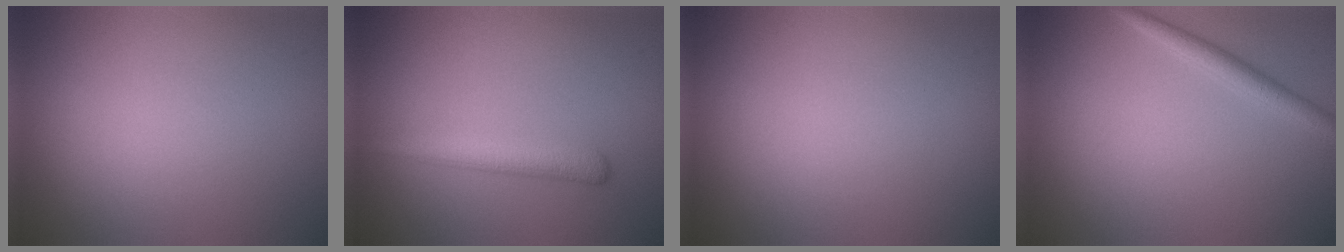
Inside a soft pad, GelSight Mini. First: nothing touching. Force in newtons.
{"total": 2.8, "press": 2.8, "slide": 0.1}
{"total": 0.0}
{"total": 1.9, "press": 1.9, "slide": 0.2}